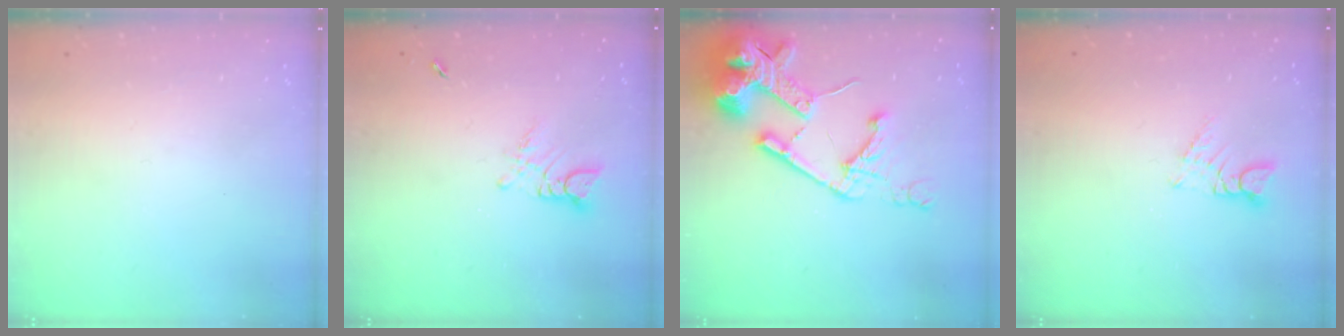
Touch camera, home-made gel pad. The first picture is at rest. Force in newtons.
{"total": 3.0, "press": 3.0, "slide": 0.2}
{"total": 21.1, "press": 21.0, "slide": 2.4}
{"total": 3.1, "press": 3.1, "slide": 0.2}